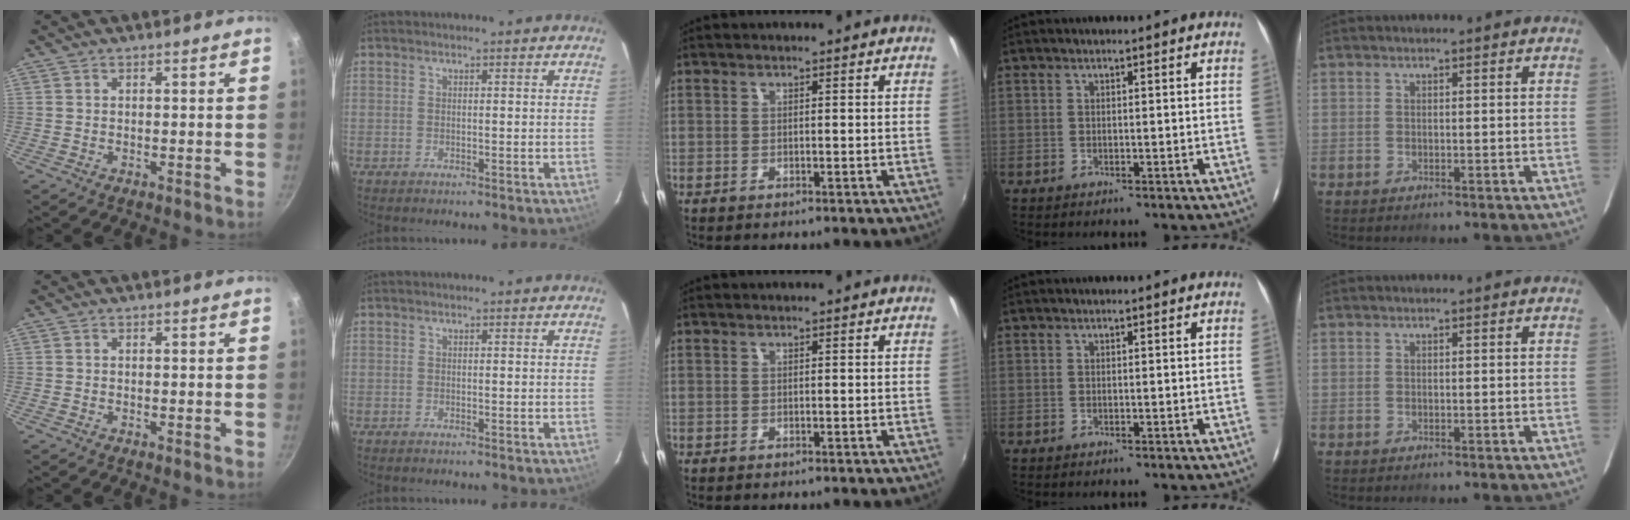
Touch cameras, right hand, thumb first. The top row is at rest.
{}